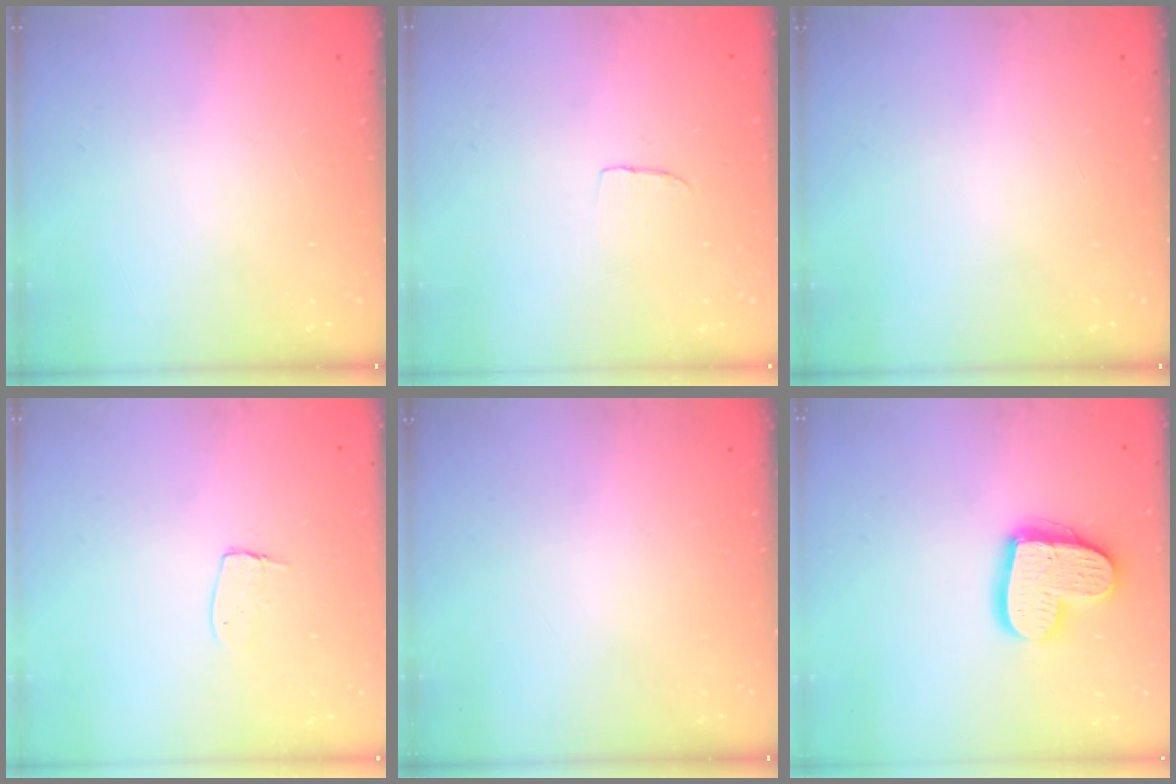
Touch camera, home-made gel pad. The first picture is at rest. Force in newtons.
{"total": 2.7, "press": 2.7, "slide": 0.2}
{"total": 0.0}
{"total": 5.5, "press": 5.5, "slide": 0.3}
{"total": 0.0}
{"total": 16.6, "press": 16.6, "slide": 1.4}